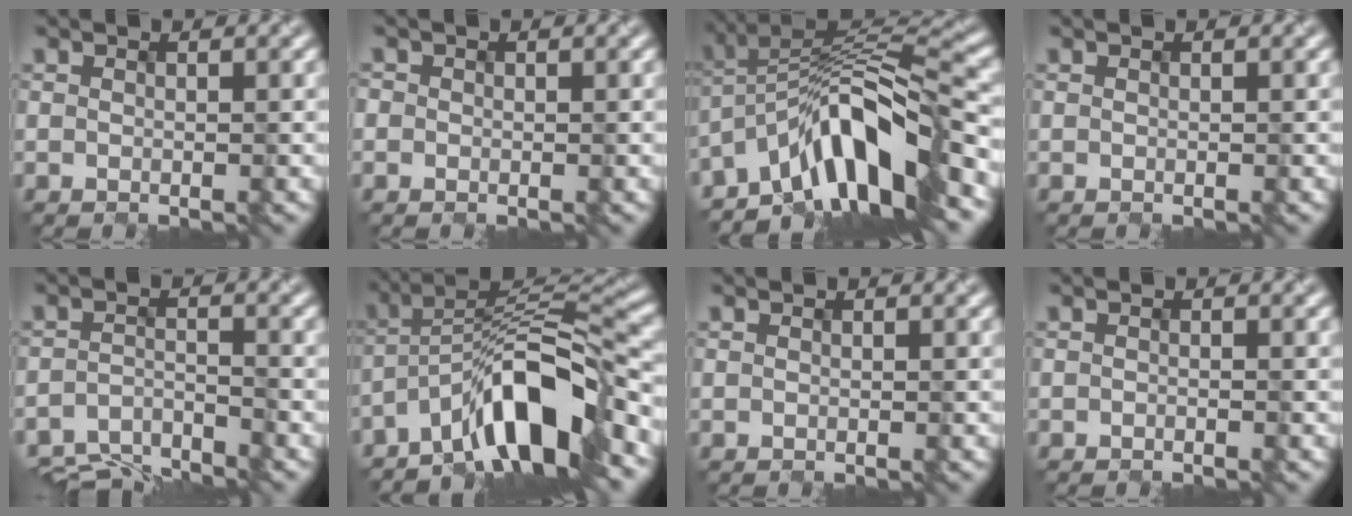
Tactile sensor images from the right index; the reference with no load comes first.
{"total": 0.6, "force": [-0.2, 0.6, -0.1], "torque": [0.001, -0.001, 0.003]}
{"total": 9.2, "force": [-5.7, 2.3, 6.8], "torque": [-0.098, 0.020, -0.108]}
{"total": 0.0}
{"total": 5.2, "force": [-5.1, 0.6, 0.8], "torque": [-0.022, -0.014, -0.089]}
{"total": 9.3, "force": [-6.0, 2.2, 6.8], "torque": [-0.105, 0.019, -0.111]}
{"total": 0.0}
{"total": 0.5, "force": [-0.5, -0.2, -0.1], "torque": [-0.002, 0.003, -0.009]}